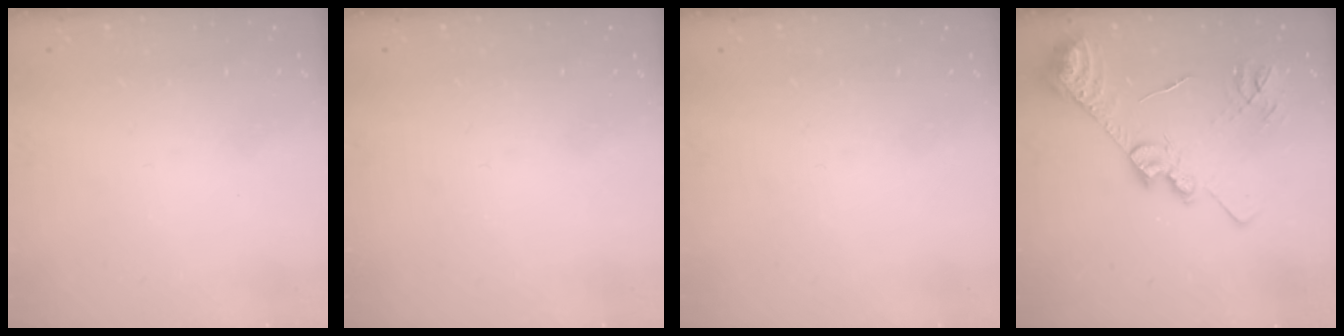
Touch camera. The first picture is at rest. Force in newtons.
{"total": 0.0}
{"total": 0.0}
{"total": 18.3, "press": 18.2, "slide": 1.9}